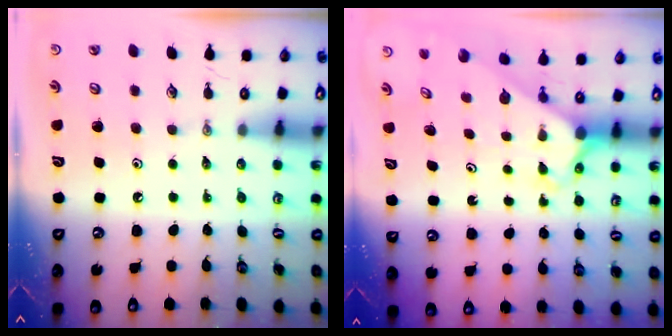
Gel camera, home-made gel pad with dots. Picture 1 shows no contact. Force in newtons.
{"total": 2.2, "press": 2.2, "slide": 0.1}